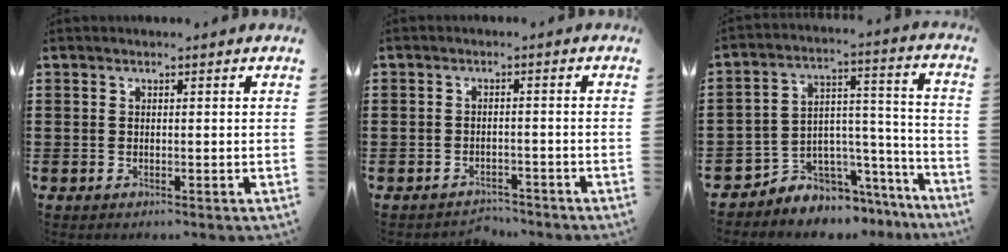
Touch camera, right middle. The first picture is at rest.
{"total": 2.3, "force": [-2.2, 0.5, -0.4], "torque": [-0.002, 0.000, -0.051]}
{"total": 5.1, "force": [-4.4, 2.5, -0.5], "torque": [-0.002, 0.000, -0.087]}